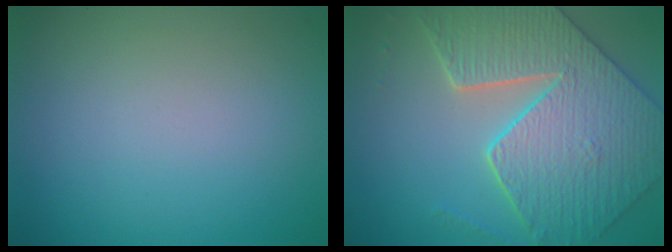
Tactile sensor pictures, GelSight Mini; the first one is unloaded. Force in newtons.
{"total": 7.6, "press": 6.6, "slide": 3.9}